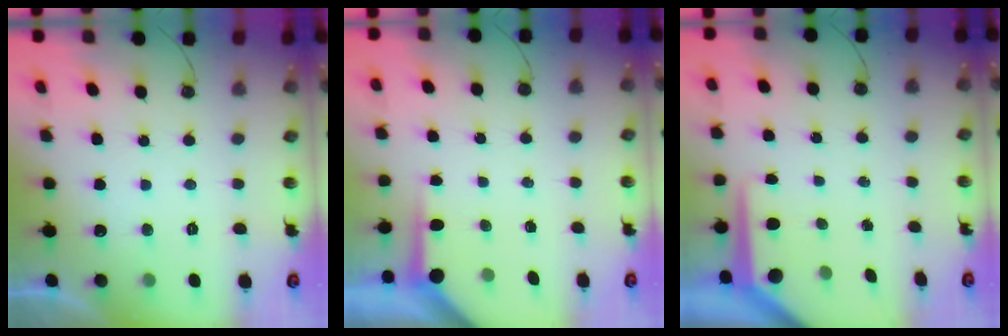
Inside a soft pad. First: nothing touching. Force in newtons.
{"total": 3.8, "press": 3.7, "slide": 0.4}
{"total": 7.0, "press": 7.0, "slide": 0.6}